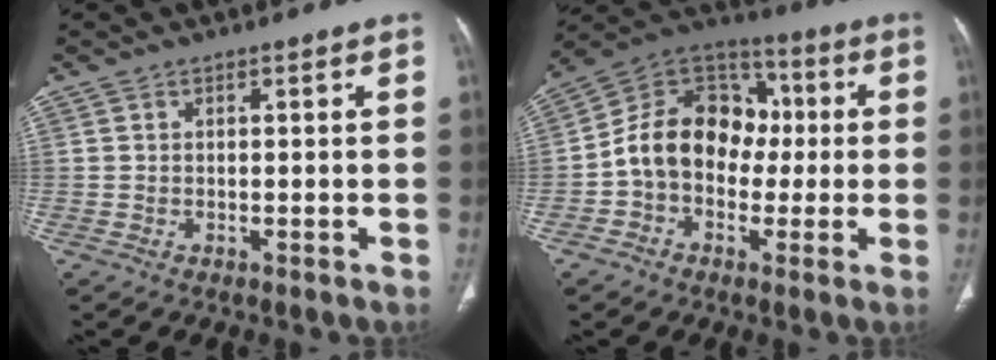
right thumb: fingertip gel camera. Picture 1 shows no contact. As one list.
[{"total": 14.7, "force": [-0.4, 12.0, 8.6], "torque": [-0.111, 0.043, -0.022]}]